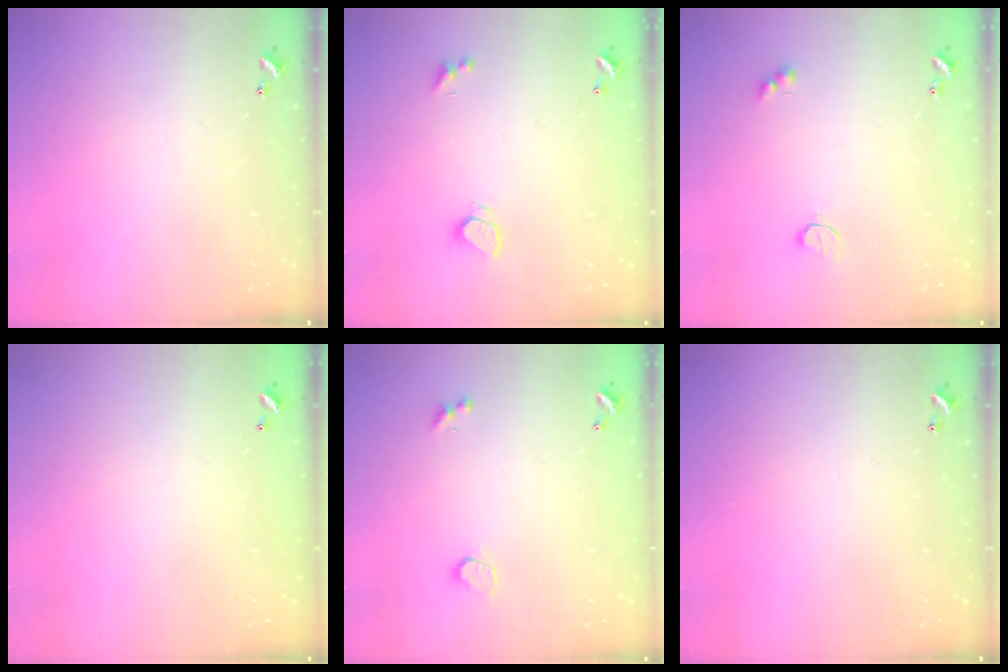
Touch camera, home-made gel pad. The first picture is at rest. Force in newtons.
{"total": 1.9, "press": 1.8, "slide": 0.4}
{"total": 2.5, "press": 2.4, "slide": 0.5}
{"total": 2.9, "press": 2.9, "slide": 0.1}
{"total": 2.1, "press": 1.8, "slide": 1.2}
{"total": 0.0}